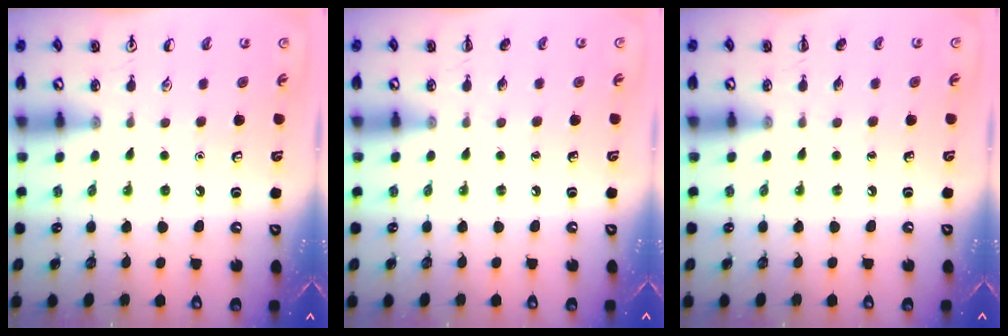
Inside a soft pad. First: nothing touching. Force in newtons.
{"total": 0.0}
{"total": 0.0}